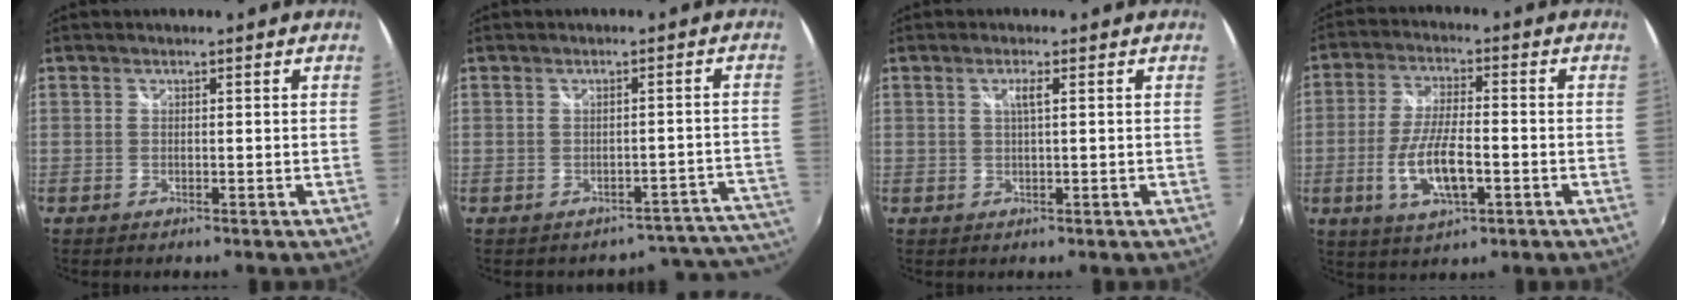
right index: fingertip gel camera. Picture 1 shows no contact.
{"total": 10.2, "force": [-9.7, 3.0, 1.0], "torque": [0.017, 0.034, -0.108]}
{"total": 1.6, "force": [0.5, -0.2, 1.5], "torque": [-0.027, -0.001, 0.007]}
{"total": 10.4, "force": [-3.1, 3.4, 9.3], "torque": [-0.186, -0.007, -0.056]}